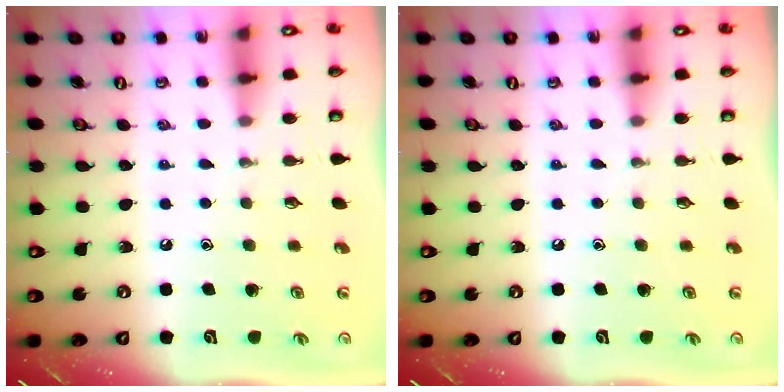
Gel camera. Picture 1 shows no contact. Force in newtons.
{"total": 0.0}